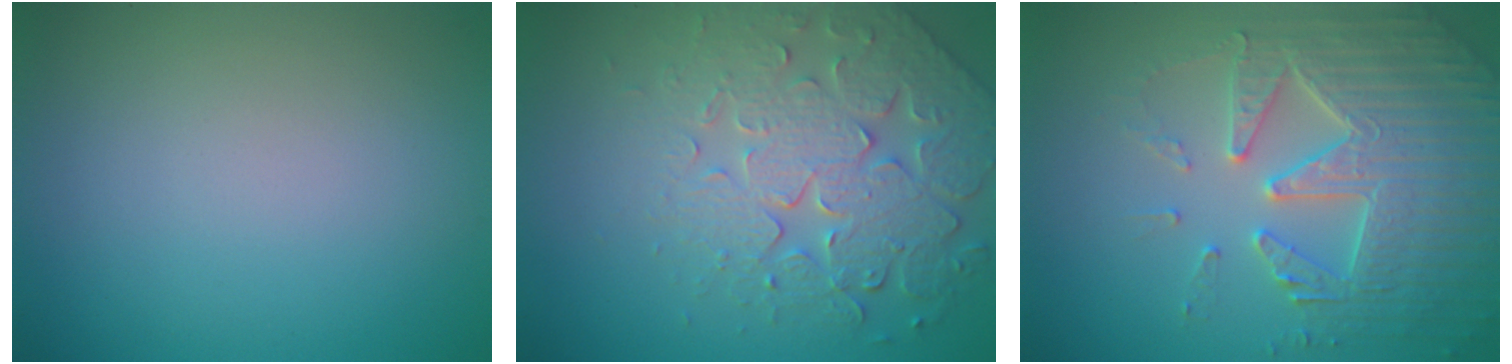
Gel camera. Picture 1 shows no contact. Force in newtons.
{"total": 5.8, "press": 5.2, "slide": 2.7}
{"total": 5.3, "press": 5.2, "slide": 1.1}